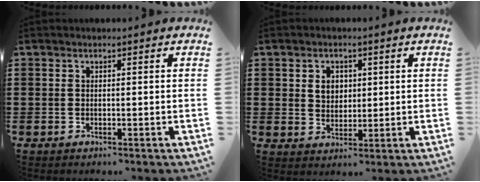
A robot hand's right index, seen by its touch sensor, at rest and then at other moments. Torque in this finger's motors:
{"motor_torque": [0.04, 0.03, 0.23, 0.04]}